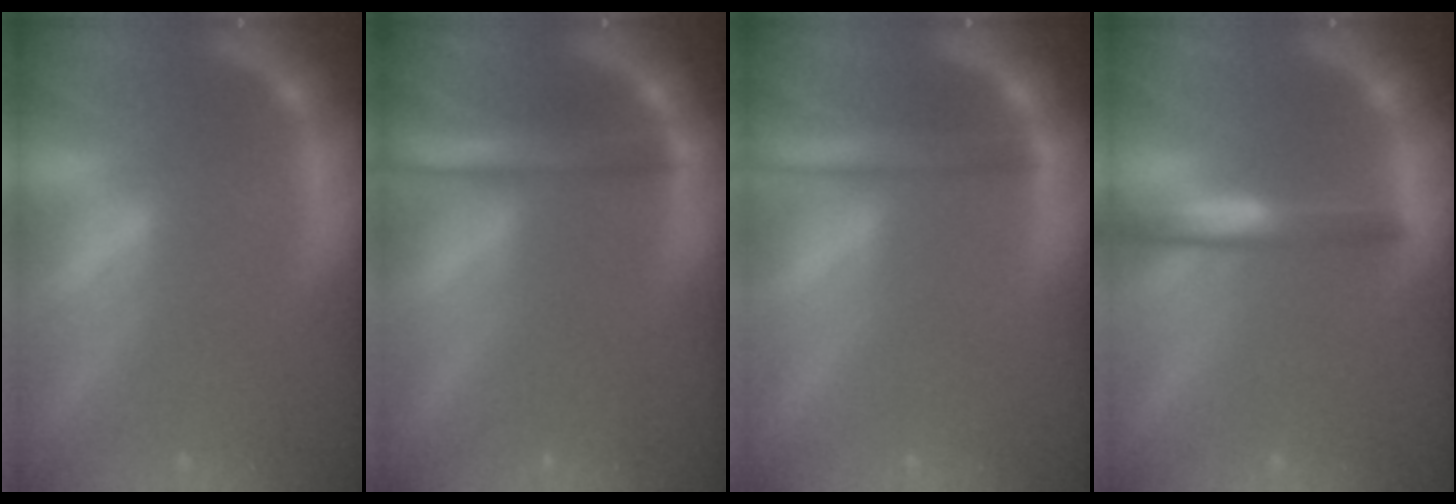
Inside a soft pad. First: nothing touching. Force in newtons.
{"total": 3.5}
{"total": 2.9}
{"total": 3.0}